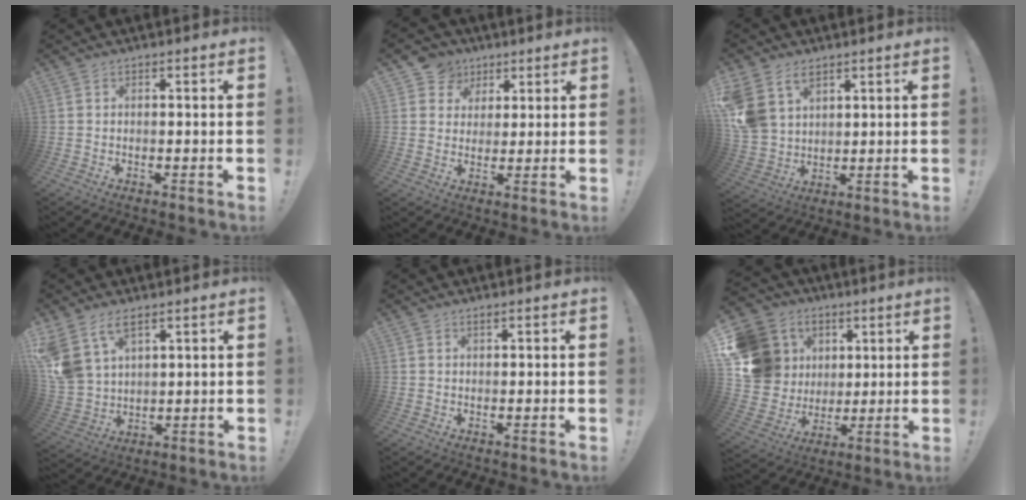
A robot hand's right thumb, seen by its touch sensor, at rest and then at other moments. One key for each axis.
{"total": 7.0, "fx": 2.8, "fy": 6.3, "fz": 0.9, "tx": -0.006, "ty": -0.015, "tz": 0.056}
{"total": 10.5, "fx": 6.0, "fy": 7.3, "fz": 4.5, "tx": -0.102, "ty": -0.032, "tz": 0.124}
{"total": 10.2, "fx": 6.5, "fy": 5.7, "fz": 5.5, "tx": -0.119, "ty": -0.029, "tz": 0.132}
{"total": 0.6, "fx": 0.5, "fy": 0.0, "fz": 0.4, "tx": -0.010, "ty": 0.001, "tz": 0.009}
{"total": 17.0, "fx": 5.1, "fy": 15.1, "fz": 5.8, "tx": -0.102, "ty": -0.014, "tz": 0.133}